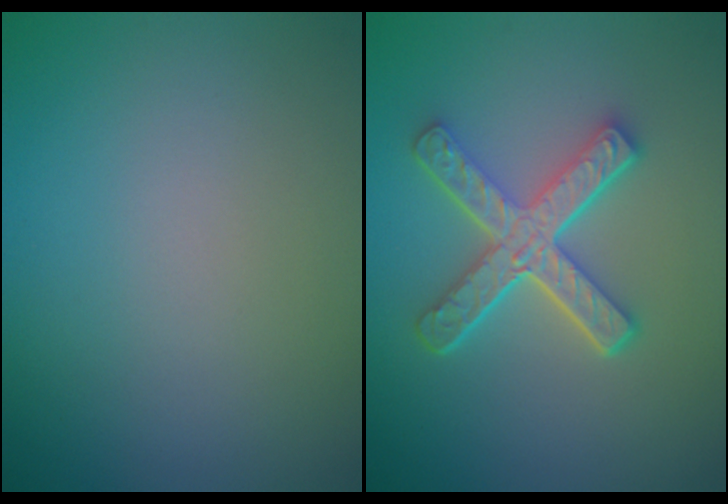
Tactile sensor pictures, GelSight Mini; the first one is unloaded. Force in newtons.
{"total": 5.1, "press": 3.9, "slide": 3.3}